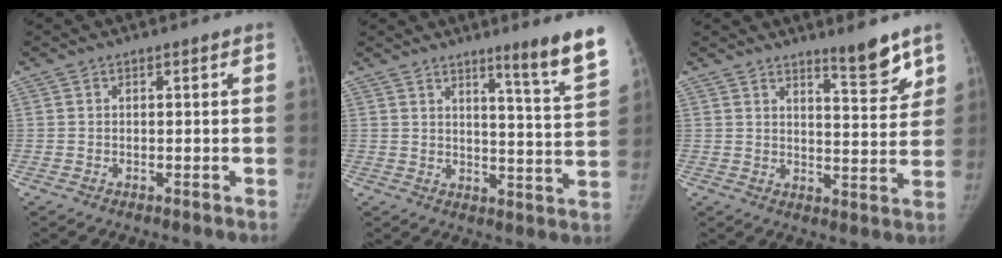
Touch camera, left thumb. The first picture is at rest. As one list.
[{"total": 9.7, "force": [6.7, -0.7, 7.0], "torque": [-0.089, -0.057, 0.092]}, {"total": 7.1, "force": [5.4, 1.4, 4.3], "torque": [-0.039, -0.047, 0.080]}]